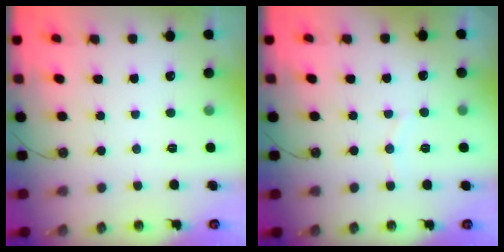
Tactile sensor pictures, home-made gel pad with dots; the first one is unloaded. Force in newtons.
{"total": 3.7, "press": 3.6, "slide": 0.9}